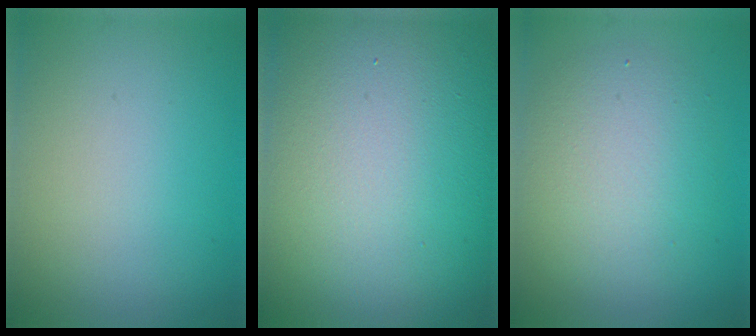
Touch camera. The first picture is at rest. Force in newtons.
{"total": 24.8, "press": 24.8, "slide": 1.0}
{"total": 5.1, "press": 5.1, "slide": 0.2}